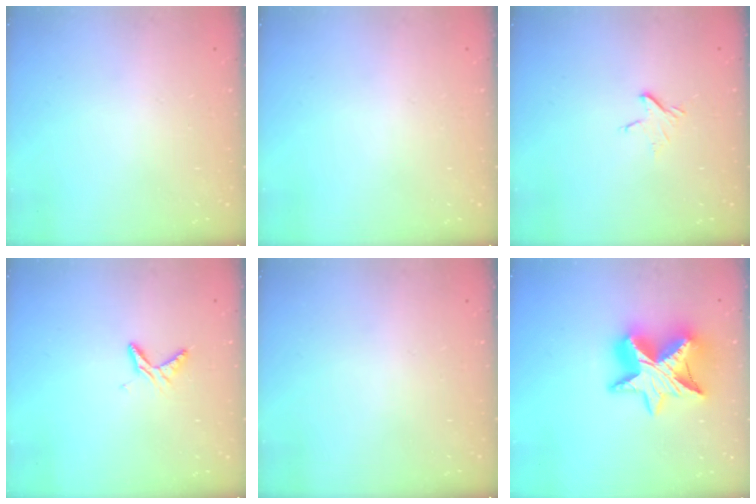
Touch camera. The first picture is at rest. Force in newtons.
{"total": 0.0}
{"total": 3.7, "press": 3.7, "slide": 0.3}
{"total": 5.6, "press": 5.6, "slide": 0.4}
{"total": 0.0}
{"total": 16.4, "press": 16.4, "slide": 1.3}